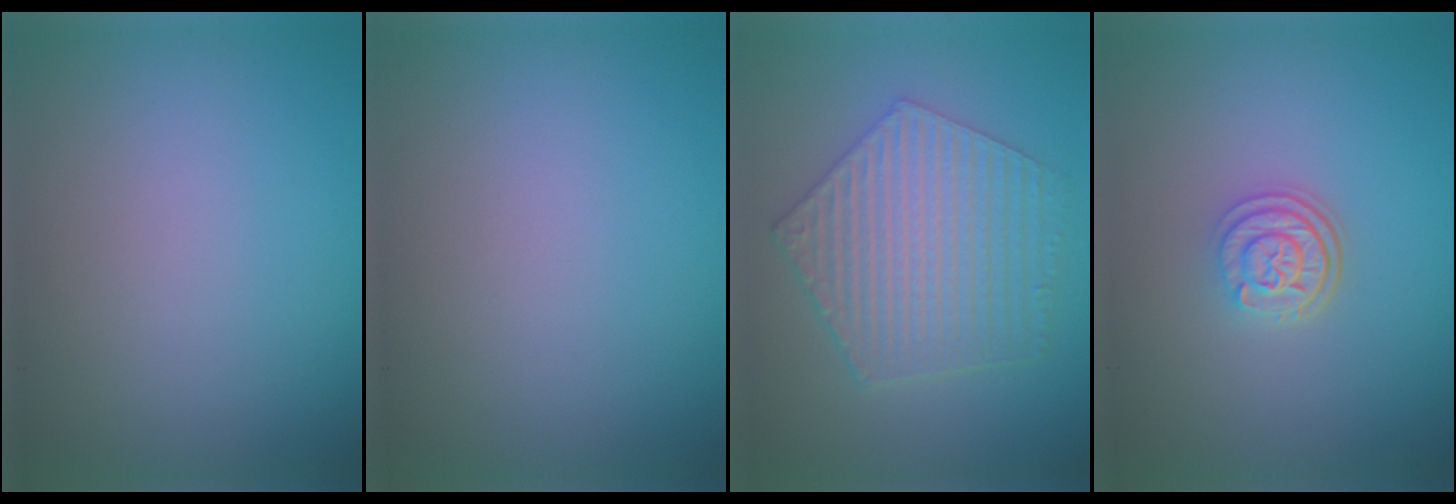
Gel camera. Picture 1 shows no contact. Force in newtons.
{"total": 0.0}
{"total": 6.3, "press": 4.8, "slide": 4.1}
{"total": 3.1, "press": 2.4, "slide": 1.9}